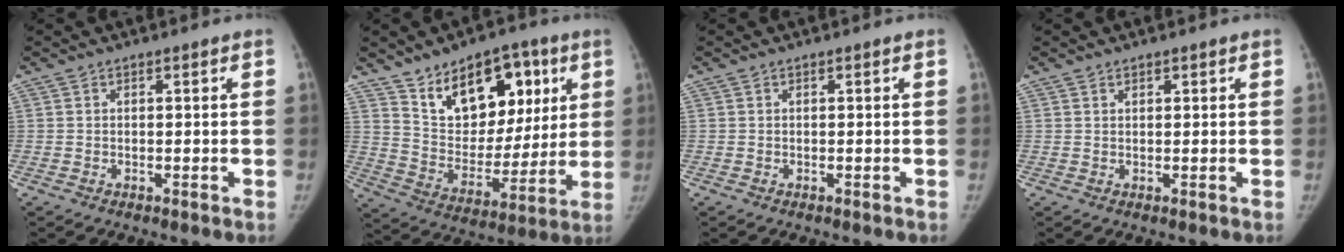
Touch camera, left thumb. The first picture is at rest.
{"total": 19.2, "force": [9.5, 11.7, 11.9], "torque": [-0.125, -0.041, 0.161]}
{"total": 0.0}
{"total": 0.5, "force": [0.4, 0.3, 0.1], "torque": [0.005, -0.003, 0.004]}